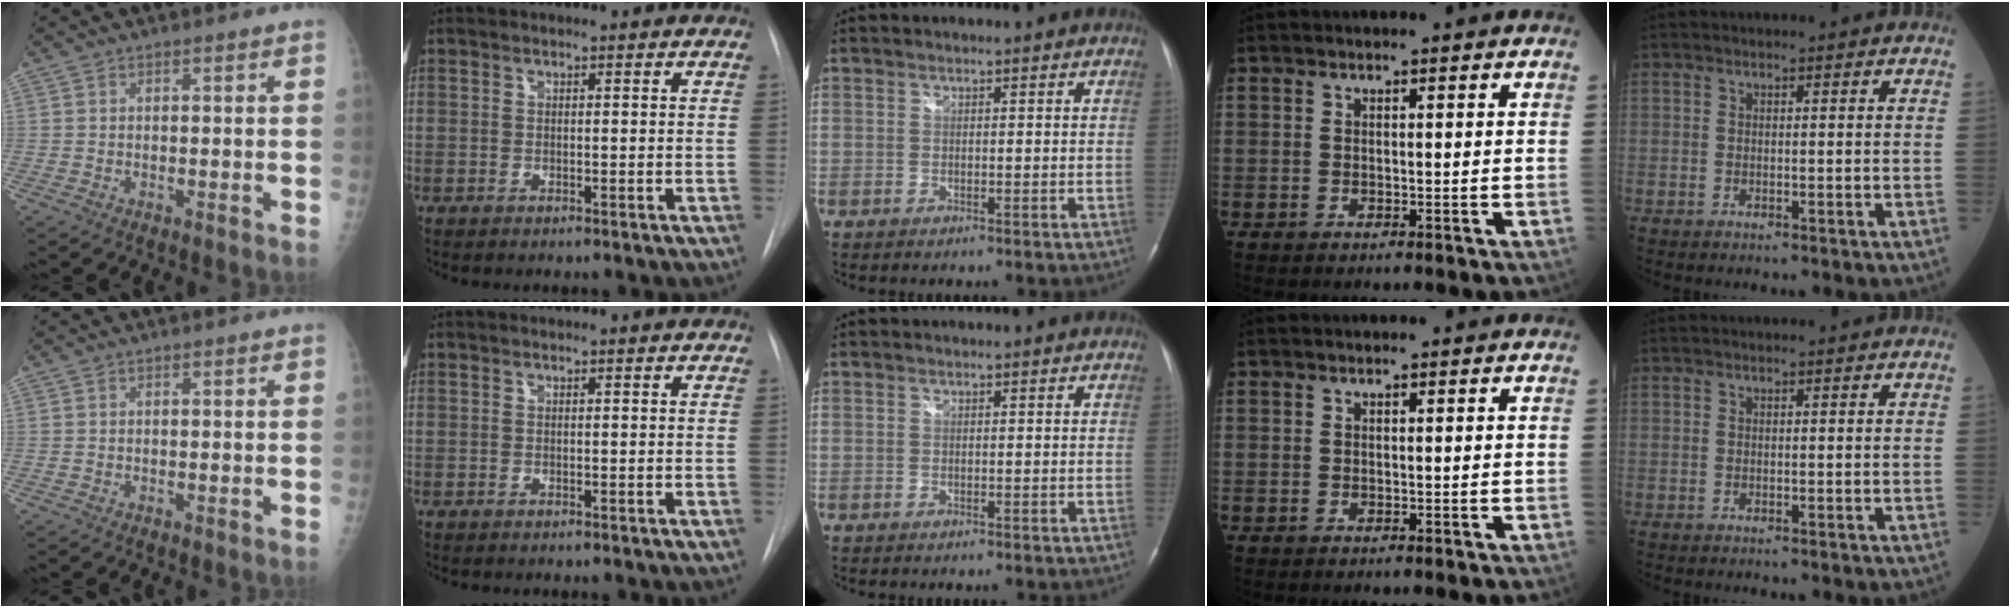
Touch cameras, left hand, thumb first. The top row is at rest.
{}